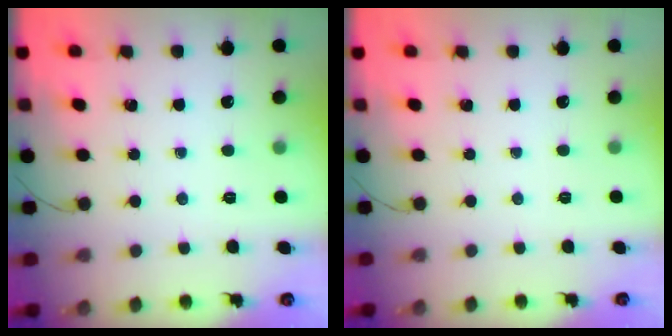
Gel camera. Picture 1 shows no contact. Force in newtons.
{"total": 2.5, "press": 2.4, "slide": 0.5}